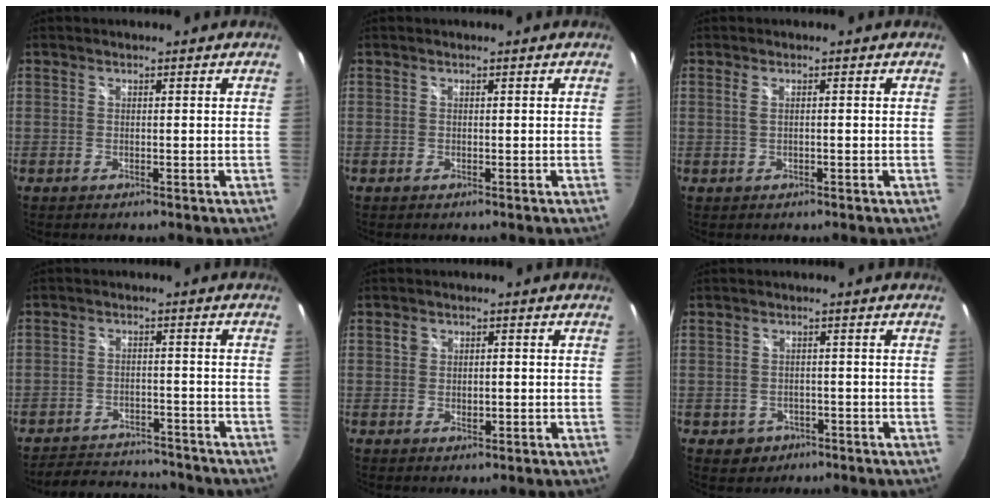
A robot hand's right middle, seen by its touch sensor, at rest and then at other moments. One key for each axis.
{"total": 0.0}
{"total": 1.4, "fx": -0.2, "fy": 0.2, "fz": 1.3, "tx": -0.024, "ty": 0.000, "tz": -0.003}
{"total": 10.9, "fx": -10.0, "fy": 3.5, "fz": 2.8, "tx": -0.073, "ty": 0.024, "tz": -0.134}
{"total": 2.5, "fx": -0.2, "fy": 2.0, "fz": 1.5, "tx": -0.023, "ty": 0.004, "tz": -0.005}
{"total": 3.9, "fx": -1.6, "fy": 3.4, "fz": 1.0, "tx": -0.032, "ty": 0.004, "tz": -0.015}